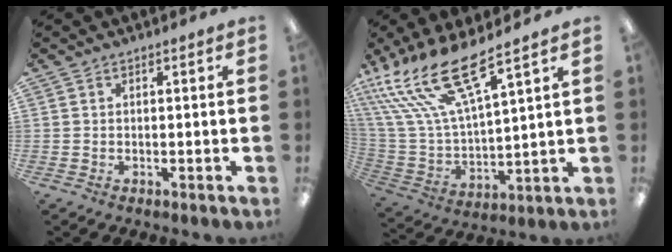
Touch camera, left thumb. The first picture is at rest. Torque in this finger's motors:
{"motor_torque": [0.43, 0.42, 1.81, -0.96, 0.49]}